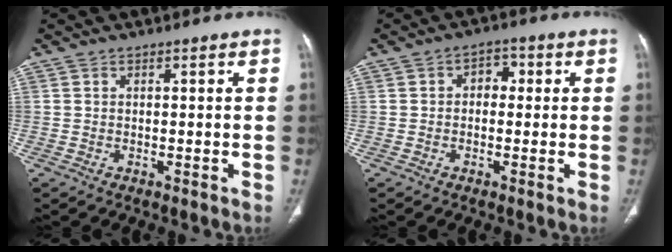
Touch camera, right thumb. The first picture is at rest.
{"total": 3.6, "force": [0.3, 2.6, 2.4], "torque": [-0.014, 0.013, -0.004]}